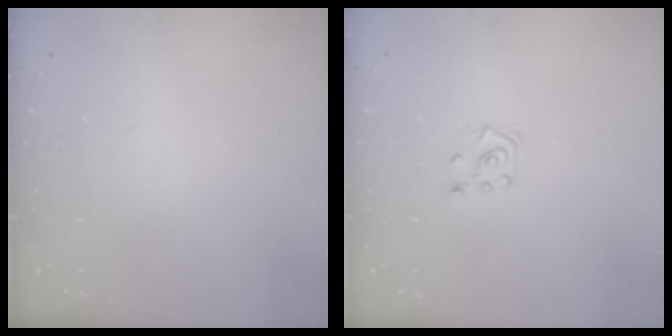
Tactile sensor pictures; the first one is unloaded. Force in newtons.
{"total": 3.2, "press": 3.2, "slide": 0.4}